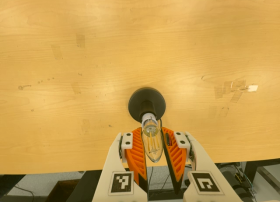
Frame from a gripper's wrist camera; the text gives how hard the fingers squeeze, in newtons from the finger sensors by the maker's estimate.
{"total": 13.8, "left": 14.6, "right": 13.0}